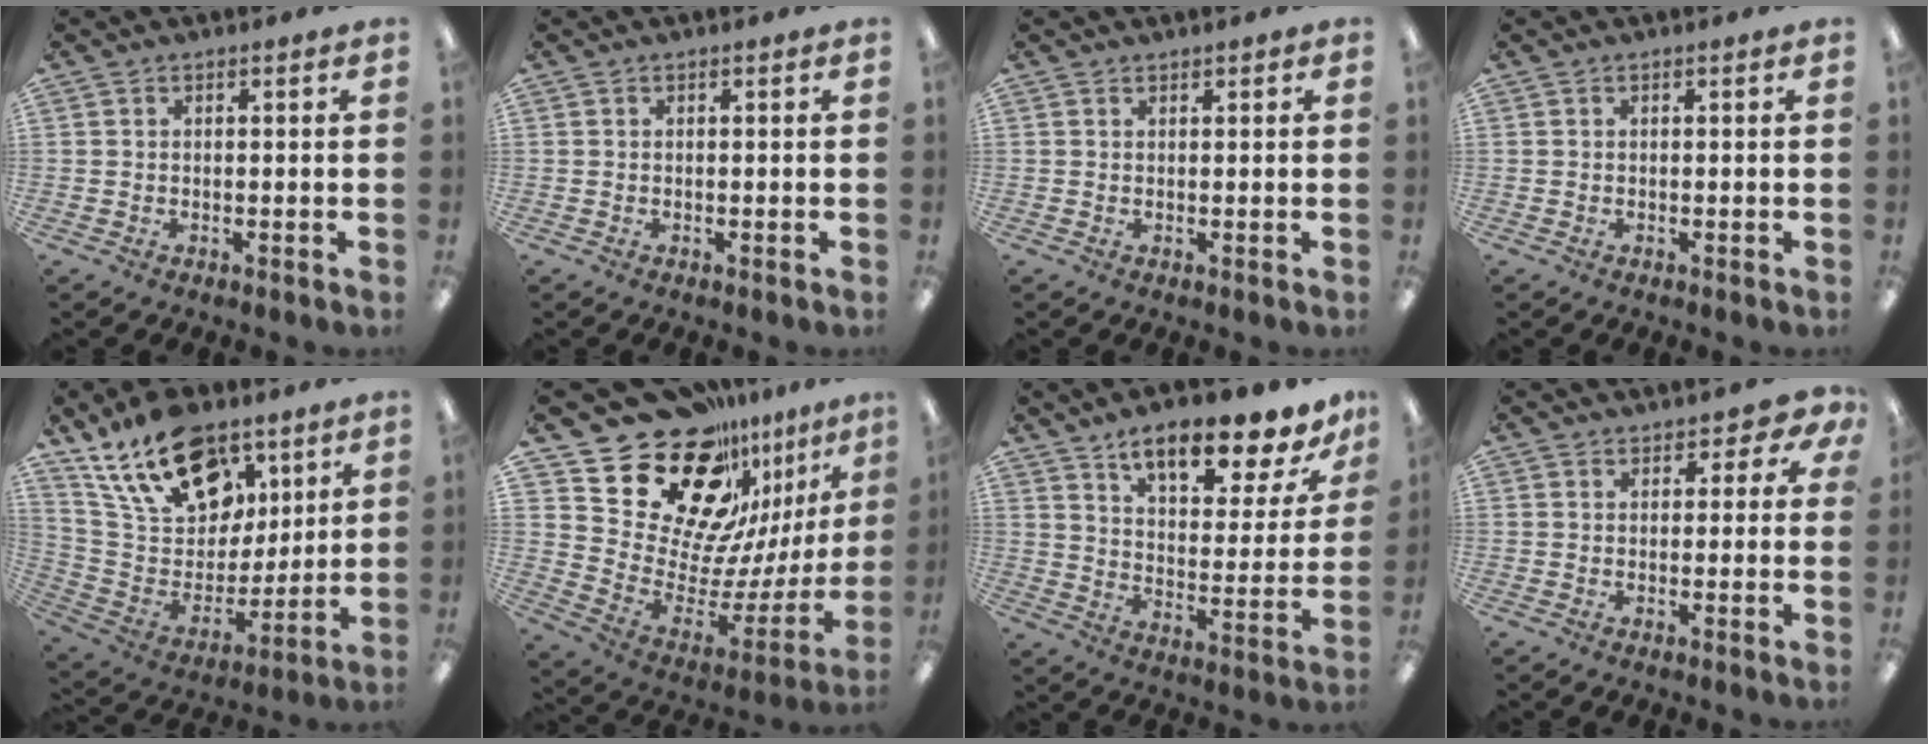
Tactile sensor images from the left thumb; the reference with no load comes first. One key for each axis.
{"total": 0.0}
{"total": 0.8, "fx": 0.8, "fy": 0.3, "fz": 0.2, "tx": -0.004, "ty": 0.000, "tz": 0.015}
{"total": 0.0}
{"total": 21.8, "fx": 13.3, "fy": 13.1, "fz": 11.3, "tx": -0.198, "ty": -0.061, "tz": 0.244}
{"total": 24.6, "fx": 17.0, "fy": 13.6, "fz": 11.3, "tx": -0.188, "ty": -0.138, "tz": 0.323}
{"total": 15.3, "fx": 11.6, "fy": 5.0, "fz": 8.5, "tx": -0.129, "ty": -0.072, "tz": 0.196}
{"total": 3.4, "fx": 1.9, "fy": 2.3, "fz": 1.7, "tx": -0.020, "ty": -0.003, "tz": 0.033}